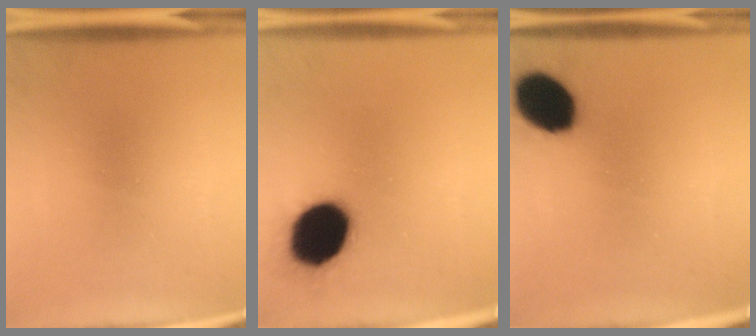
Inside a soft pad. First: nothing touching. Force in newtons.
{"total": 18.7}
{"total": 14.5}